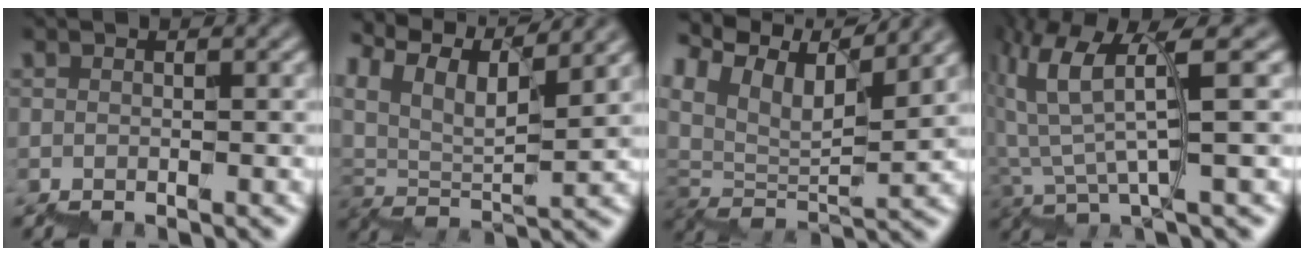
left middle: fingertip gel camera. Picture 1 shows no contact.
{"total": 10.2, "force": [9.1, 2.1, 4.1], "torque": [-0.084, 0.026, 0.144]}
{"total": 10.2, "force": [8.5, 2.6, 5.0], "torque": [-0.102, 0.025, 0.158]}
{"total": 5.3, "force": [2.6, 0.5, 4.5], "torque": [-0.096, 0.017, 0.045]}